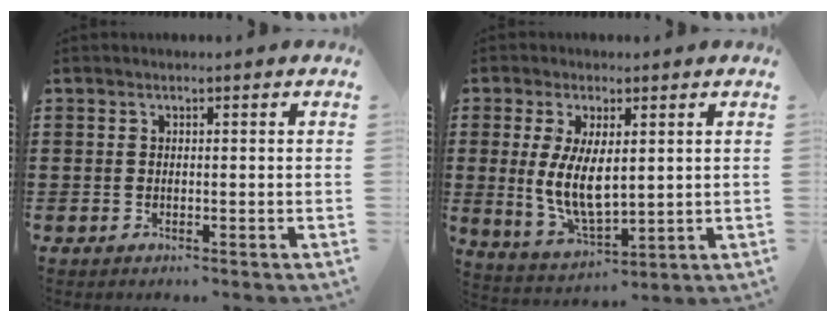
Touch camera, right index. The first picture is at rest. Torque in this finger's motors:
{"motor_torque": [1.08, 1.06, 0.27, 0.21]}